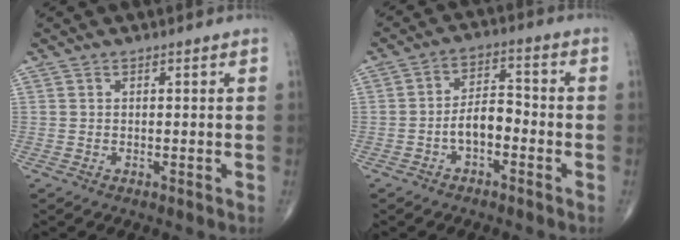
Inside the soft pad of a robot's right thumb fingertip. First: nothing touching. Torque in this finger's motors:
{"motor_torque": [0.57, 0.33, 0.69, -0.27, 0.03]}